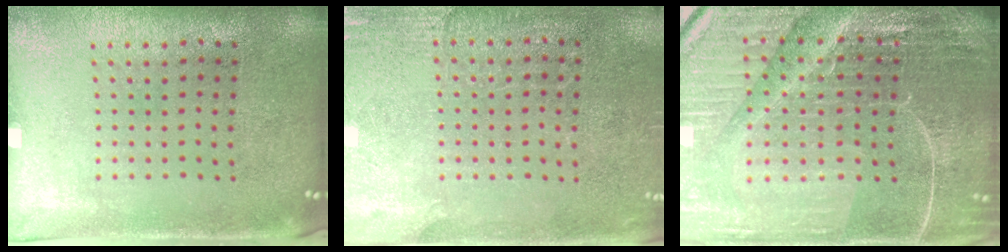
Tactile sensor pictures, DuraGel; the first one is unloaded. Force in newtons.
{"total": 2.7, "press": 2.5, "slide": 1.1}
{"total": 5.6, "press": 5.2, "slide": 2.0}